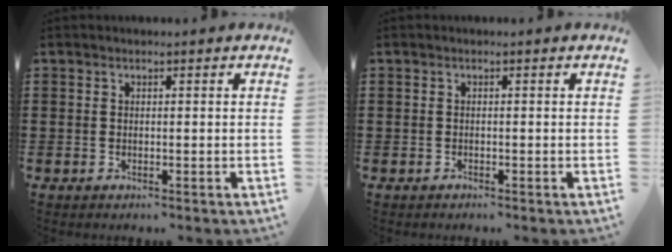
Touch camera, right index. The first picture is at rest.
{"total": 0.5, "force": [-0.4, 0.3, -0.1], "torque": [0.002, 0.005, -0.011]}